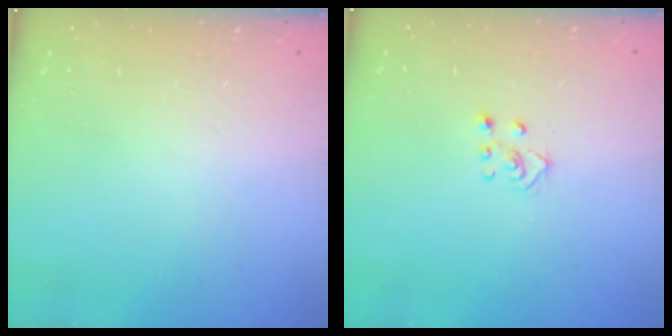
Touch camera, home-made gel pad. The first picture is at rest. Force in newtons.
{"total": 3.1, "press": 3.1, "slide": 0.4}